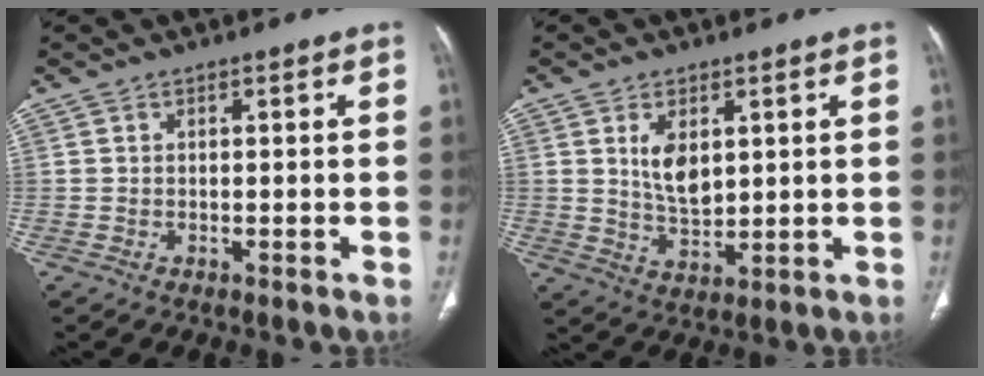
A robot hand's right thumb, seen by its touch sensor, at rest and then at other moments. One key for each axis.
{"total": 6.9, "fx": 2.1, "fy": 3.9, "fz": 5.3, "tx": -0.080, "ty": -0.017, "tz": 0.049}